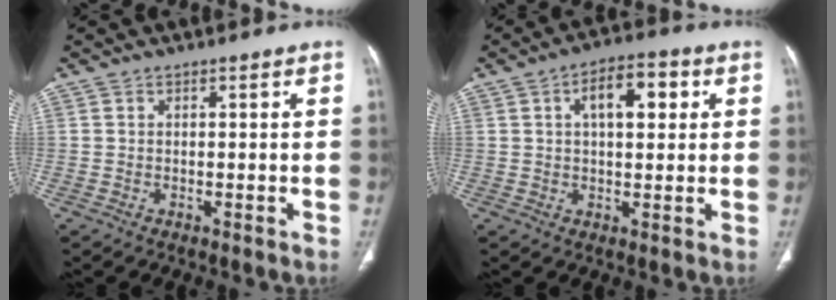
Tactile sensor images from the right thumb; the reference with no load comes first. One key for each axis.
{"total": 8.8, "fx": 2.6, "fy": 4.3, "fz": 7.2, "tx": -0.091, "ty": 0.012, "tz": 0.034}